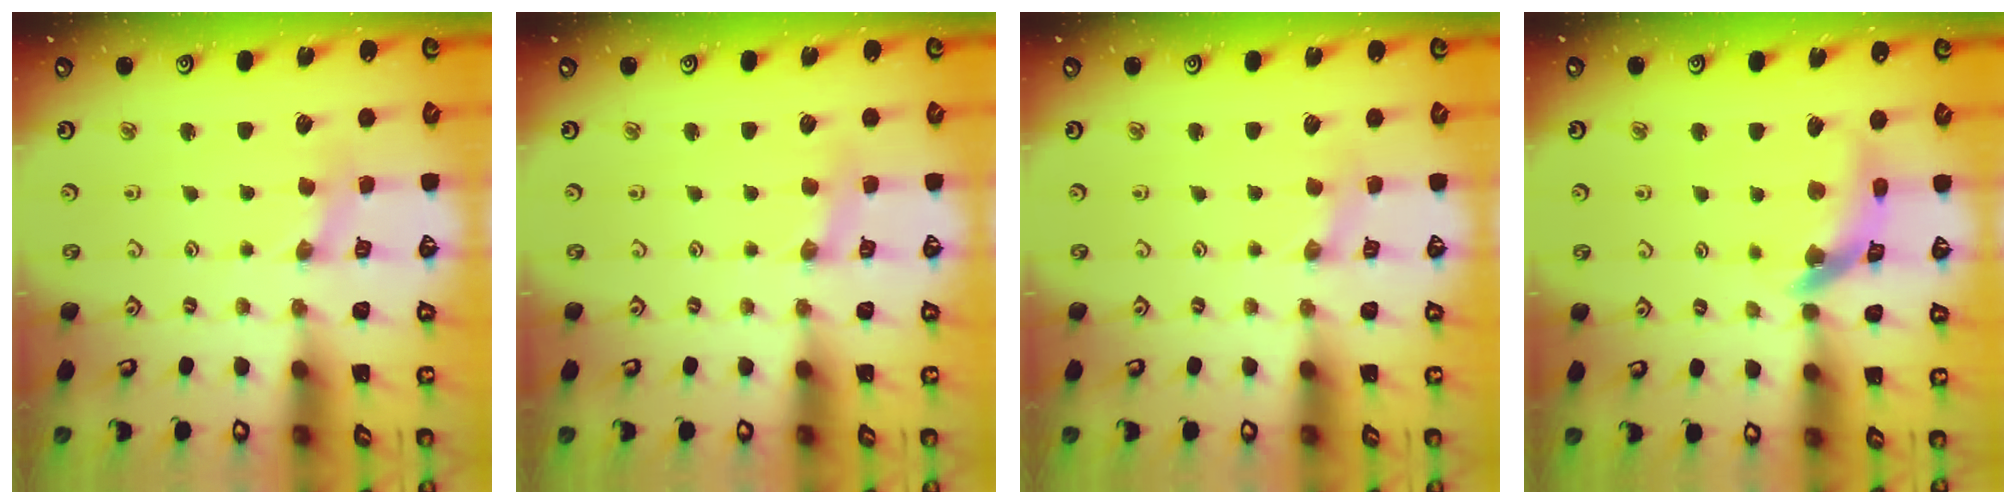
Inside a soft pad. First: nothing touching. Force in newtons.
{"total": 2.7, "press": 2.6, "slide": 0.5}
{"total": 0.0}
{"total": 12.1, "press": 12.0, "slide": 1.4}